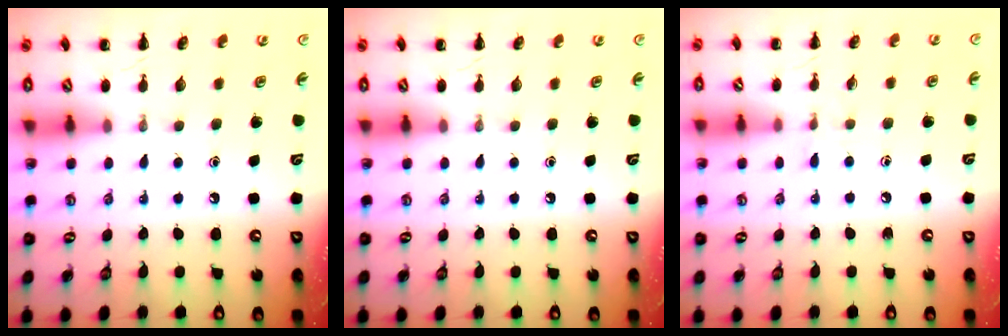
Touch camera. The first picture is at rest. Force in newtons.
{"total": 0.0}
{"total": 3.8, "press": 3.5, "slide": 1.5}